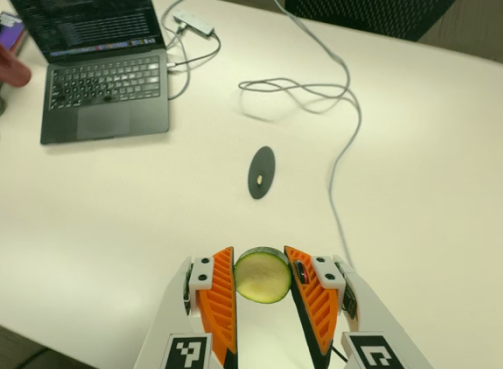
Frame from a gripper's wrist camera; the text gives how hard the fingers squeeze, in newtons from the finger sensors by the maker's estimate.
{"total": 9.3, "left": 9.3, "right": 9.3}